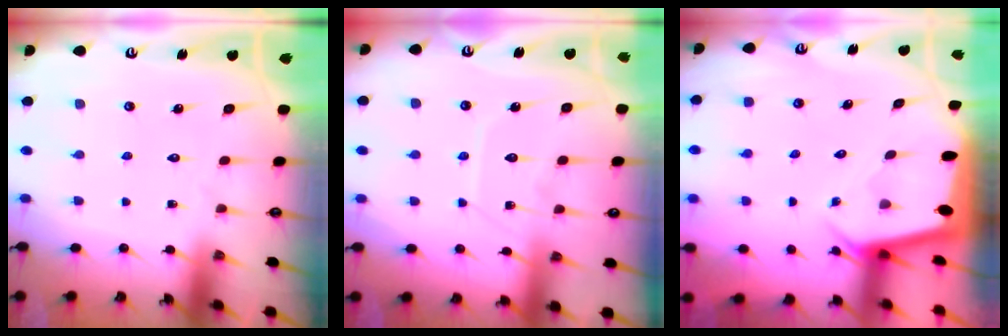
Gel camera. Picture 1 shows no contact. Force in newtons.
{"total": 7.4, "press": 7.4, "slide": 0.8}
{"total": 2.4, "press": 2.4, "slide": 0.1}